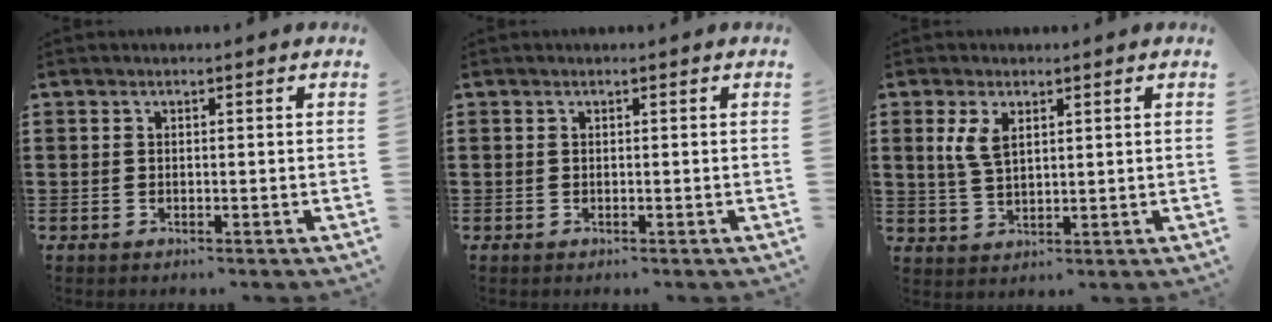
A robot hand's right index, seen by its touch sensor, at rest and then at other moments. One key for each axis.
{"total": 0.0}
{"total": 4.2, "fx": 1.7, "fy": 2.1, "fz": 3.1, "tx": -0.070, "ty": 0.007, "tz": 0.030}